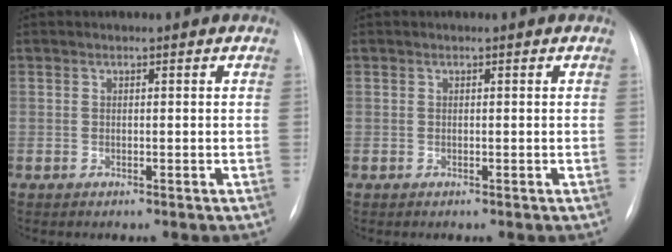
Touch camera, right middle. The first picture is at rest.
{"total": 0.0}